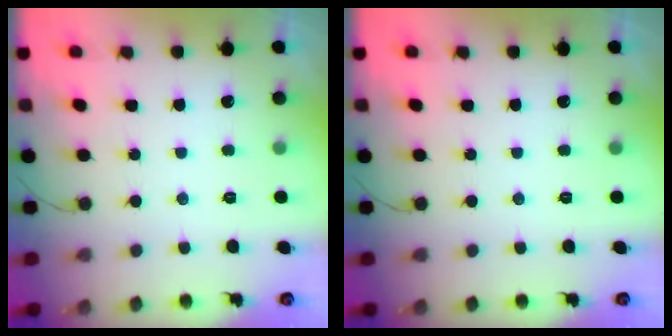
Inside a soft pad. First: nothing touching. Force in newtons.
{"total": 0.0}